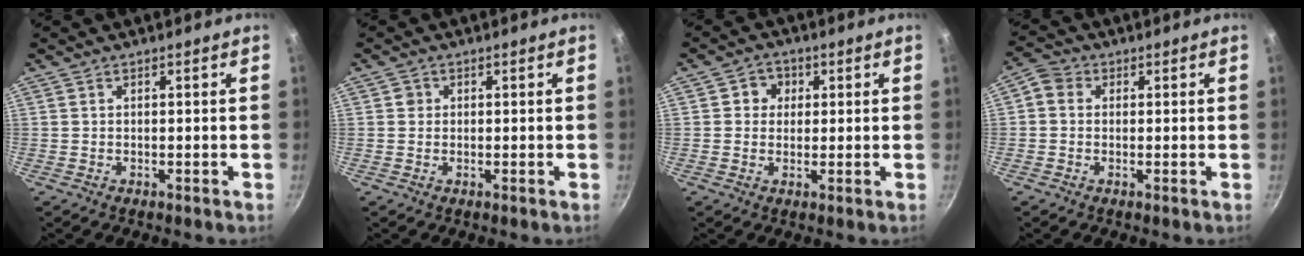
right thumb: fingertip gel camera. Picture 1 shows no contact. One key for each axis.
{"total": 1.4, "fx": 0.2, "fy": 1.3, "fz": 0.3, "tx": 0.001, "ty": 0.001, "tz": 0.000}
{"total": 4.1, "fx": 0.9, "fy": 3.8, "fz": 1.2, "tx": 0.011, "ty": 0.001, "tz": 0.007}
{"total": 3.5, "fx": 0.2, "fy": 3.1, "fz": 1.6, "tx": -0.019, "ty": 0.007, "tz": -0.013}